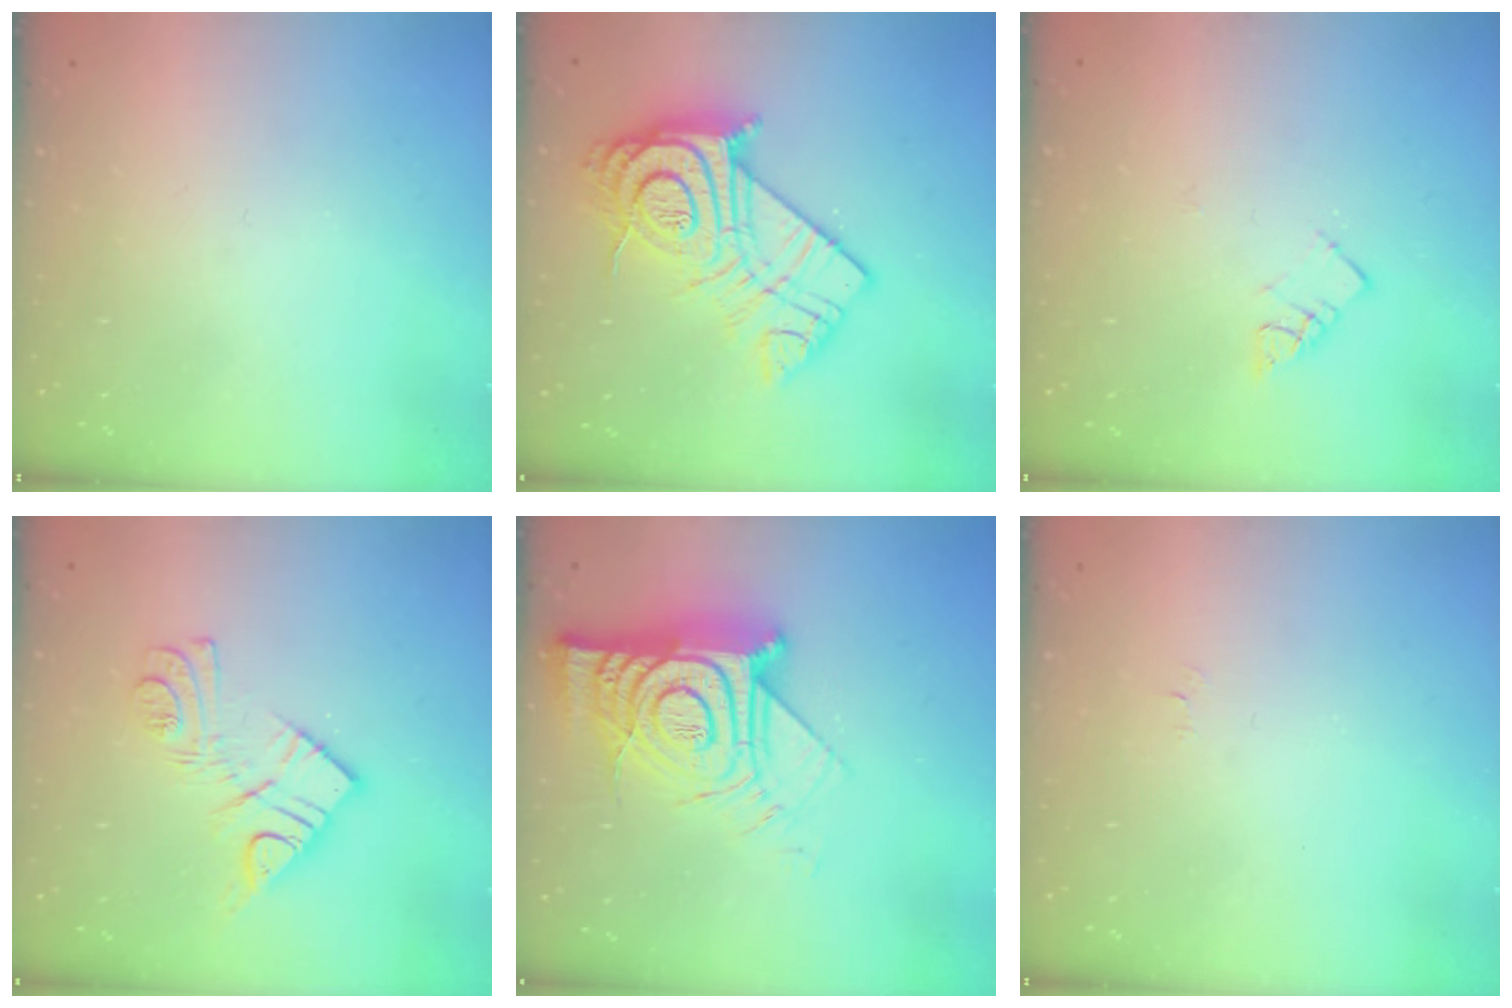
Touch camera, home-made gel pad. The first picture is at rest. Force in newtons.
{"total": 20.8, "press": 20.7, "slide": 1.6}
{"total": 4.2, "press": 4.2, "slide": 0.4}
{"total": 11.5, "press": 11.5, "slide": 0.6}
{"total": 17.1, "press": 17.0, "slide": 1.5}
{"total": 2.5, "press": 2.5, "slide": 0.3}